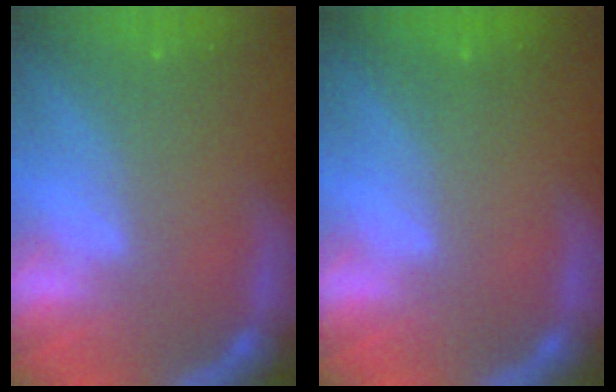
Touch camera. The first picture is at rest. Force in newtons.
{"total": 0.0}